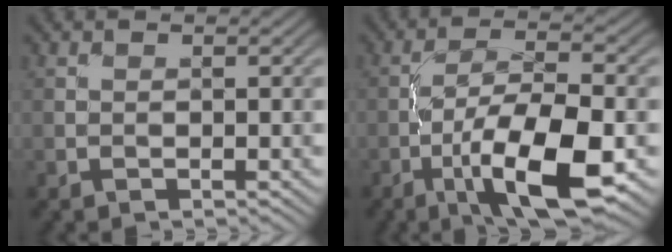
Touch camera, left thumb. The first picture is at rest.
{"total": 11.8, "force": [-4.8, 3.6, 10.1], "torque": [-0.180, -0.004, -0.087]}